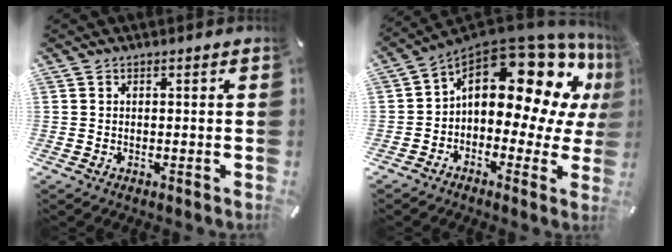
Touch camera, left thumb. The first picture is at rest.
{"total": 19.9, "force": [7.7, 10.5, 15.0], "torque": [-0.220, -0.061, 0.127]}